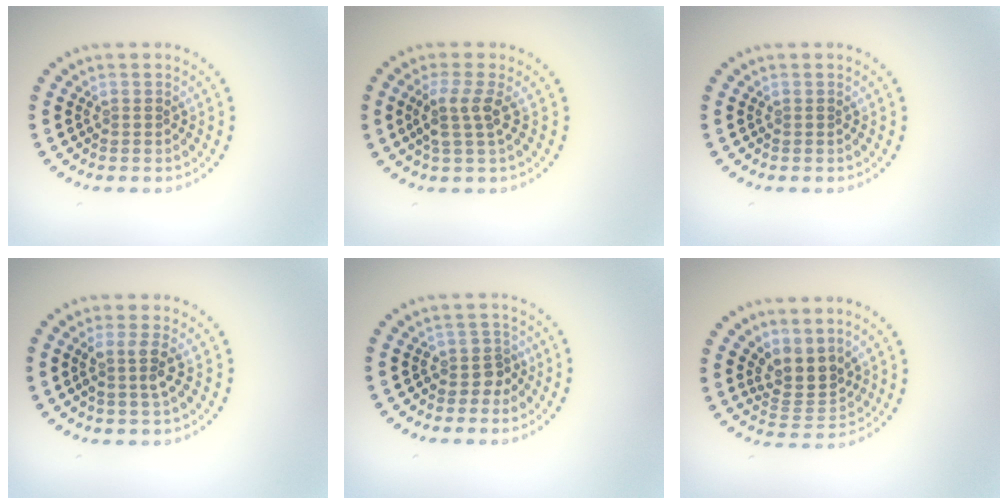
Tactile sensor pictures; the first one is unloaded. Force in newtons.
{"total": 2.6, "press": 2.0, "slide": 1.6}
{"total": 0.0}
{"total": 2.2, "press": 1.8, "slide": 1.2}
{"total": 1.9, "press": 1.5, "slide": 1.2}
{"total": 3.1, "press": 2.4, "slide": 2.0}